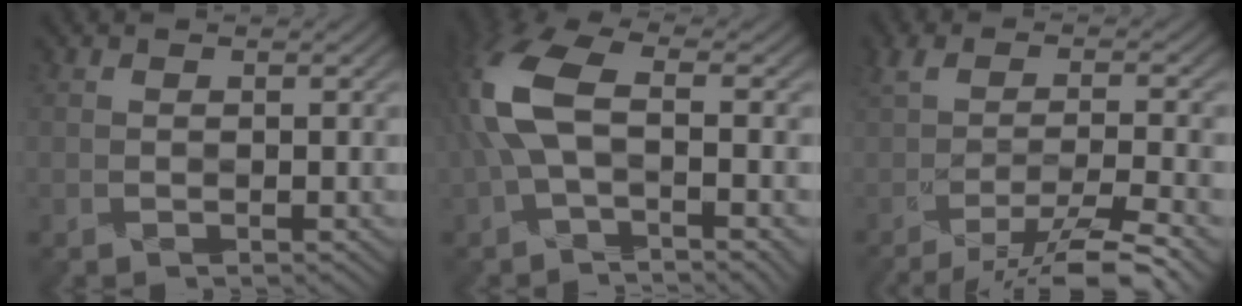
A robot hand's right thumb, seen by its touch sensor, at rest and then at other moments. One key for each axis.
{"total": 9.7, "fx": -0.6, "fy": 3.6, "fz": 9.0, "tx": -0.220, "ty": 0.013, "tz": -0.023}
{"total": 7.6, "fx": -4.5, "fy": 1.3, "fz": 6.0, "tx": -0.095, "ty": 0.005, "tz": -0.083}